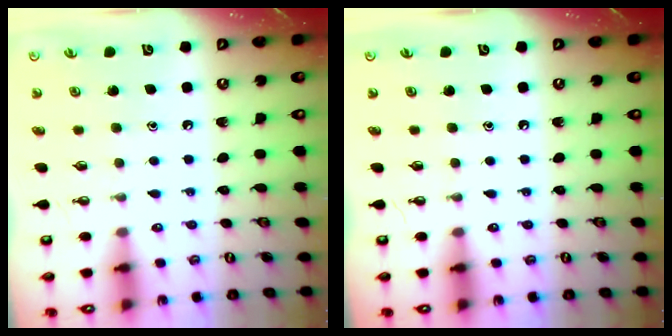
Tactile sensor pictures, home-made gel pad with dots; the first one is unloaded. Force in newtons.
{"total": 0.0}